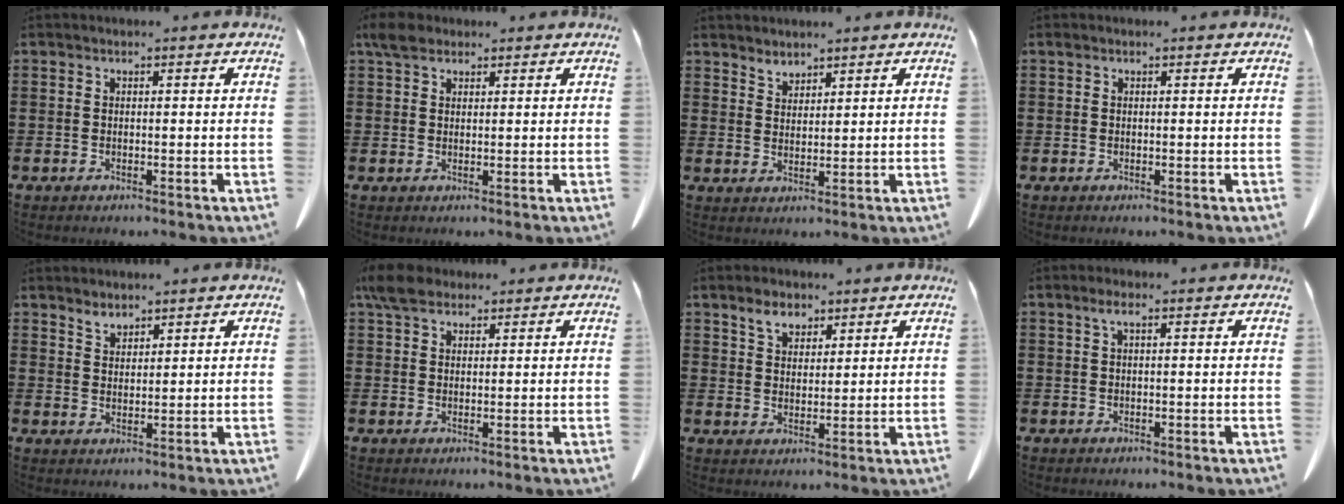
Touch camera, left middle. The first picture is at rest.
{"total": 3.3, "force": [2.4, 1.7, 1.4], "torque": [-0.028, 0.005, 0.044]}
{"total": 2.5, "force": [2.4, 0.6, 0.0], "torque": [-0.006, -0.005, 0.048]}
{"total": 0.0}
{"total": 2.2, "force": [2.1, 0.6, 0.3], "torque": [-0.011, -0.002, 0.042]}
{"total": 4.5, "force": [3.4, 2.3, 2.0], "torque": [-0.041, 0.002, 0.064]}
{"total": 4.3, "force": [3.1, 2.4, 1.7], "torque": [-0.046, 0.010, 0.059]}
{"total": 1.7, "force": [0.6, 0.4, 1.6], "torque": [-0.033, 0.003, 0.011]}